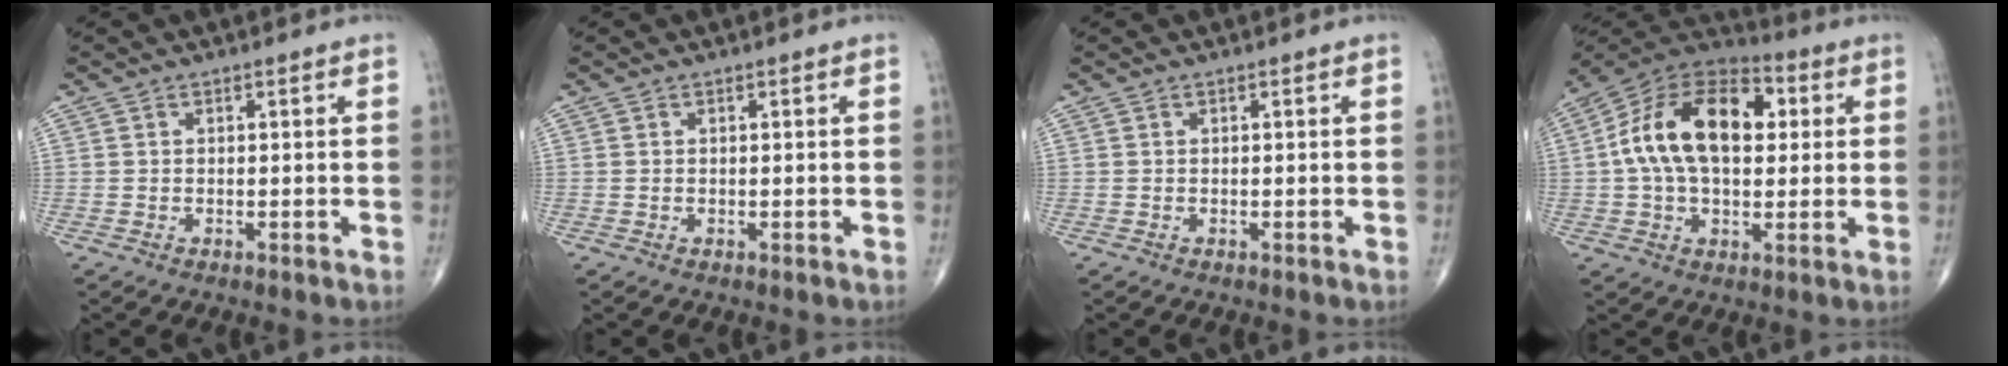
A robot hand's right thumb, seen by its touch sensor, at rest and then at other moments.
{"total": 0.0}
{"total": 0.0}
{"total": 19.9, "force": [3.0, 11.9, 15.6], "torque": [-0.251, 0.025, 0.040]}